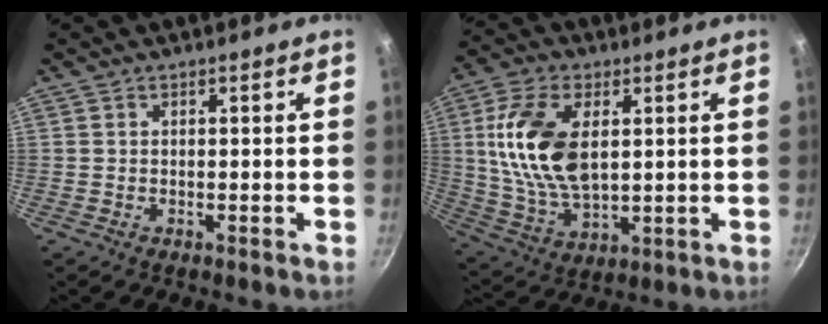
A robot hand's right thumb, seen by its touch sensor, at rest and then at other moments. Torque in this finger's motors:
{"motor_torque": [0.75, 0.86, 1.61, 0.15, 0.61]}